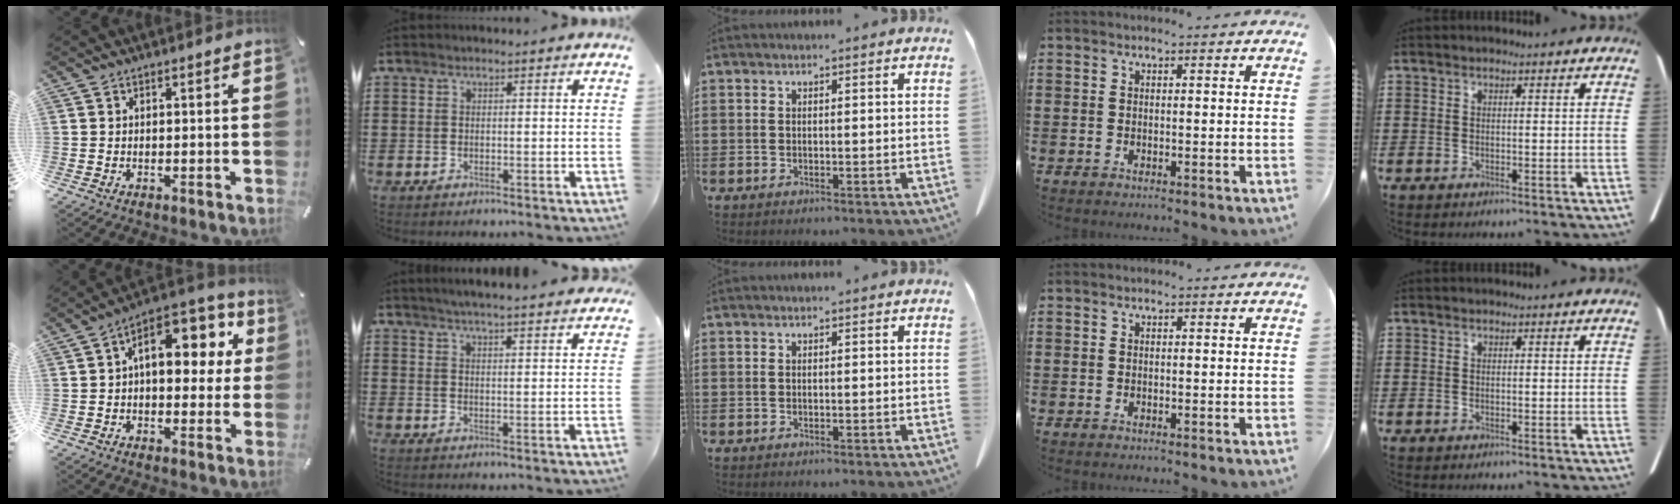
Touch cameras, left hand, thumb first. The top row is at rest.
{"thumb": {"total": 13.4, "force": [4.6, 7.9, 9.8], "torque": [-0.131, -0.030, 0.079]}, "index": {"total": 3.8, "force": [3.7, -0.4, 0.8], "torque": [-0.029, -0.018, 0.064]}}